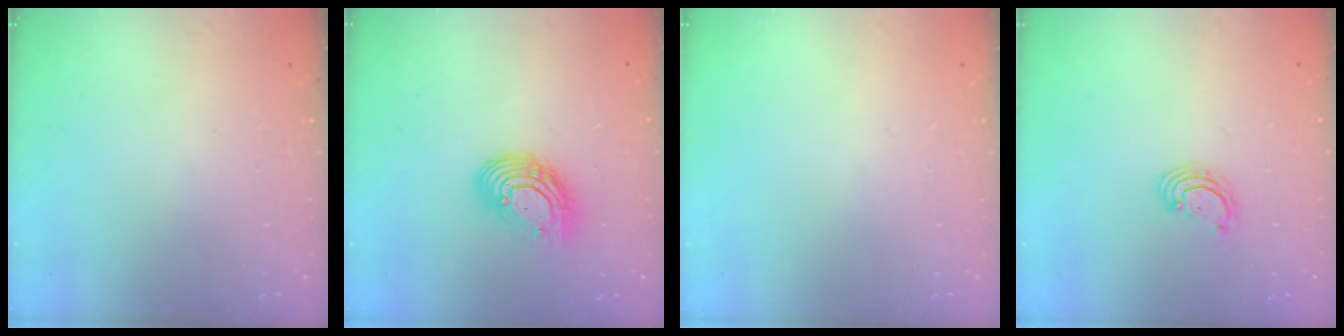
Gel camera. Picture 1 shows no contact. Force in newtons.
{"total": 11.8, "press": 11.8, "slide": 1.0}
{"total": 0.0}
{"total": 2.4, "press": 2.4, "slide": 0.2}